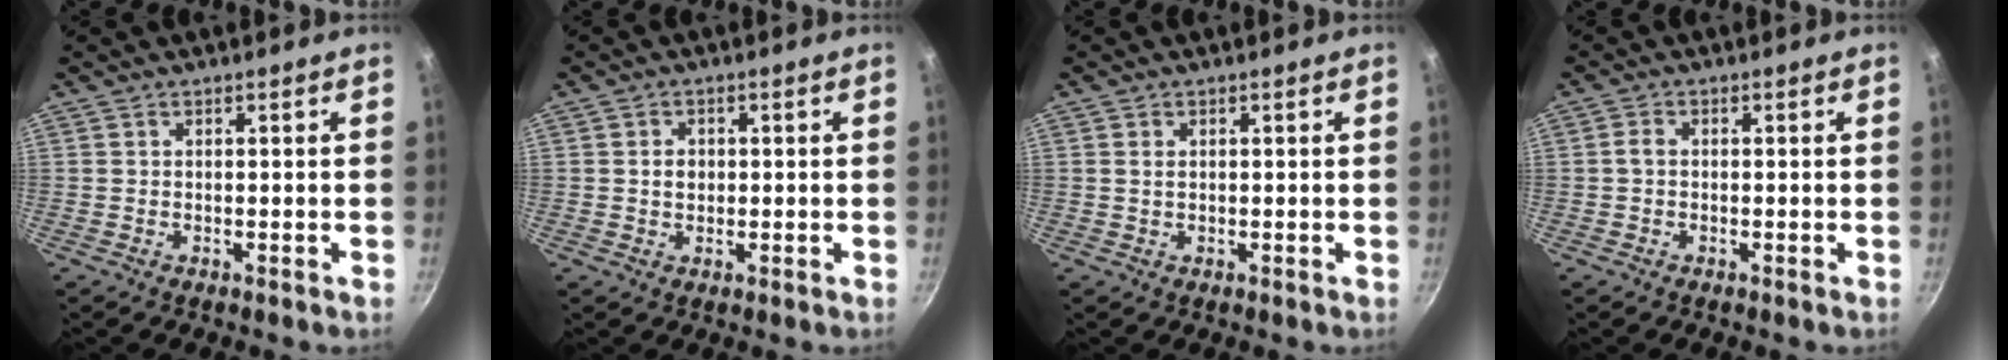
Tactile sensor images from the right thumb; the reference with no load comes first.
{"total": 2.3, "force": [0.2, 2.0, 1.2], "torque": [-0.010, 0.002, 0.002]}
{"total": 1.0, "force": [0.3, 0.7, 0.6], "torque": [-0.011, -0.001, 0.005]}
{"total": 1.5, "force": [-0.2, 1.1, 1.0], "torque": [-0.021, 0.009, -0.006]}